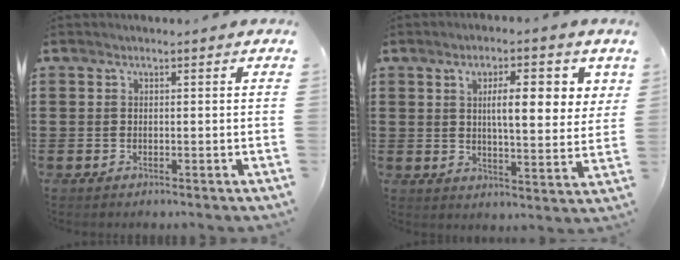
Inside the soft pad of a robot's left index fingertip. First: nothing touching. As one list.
[{"total": 7.8, "force": [2.7, 2.6, 6.9], "torque": [-0.108, -0.004, 0.036]}]